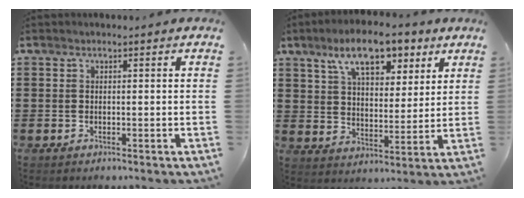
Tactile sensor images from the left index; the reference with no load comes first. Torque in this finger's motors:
{"motor_torque": [1.96, -0.18, 1.02, 0.21]}